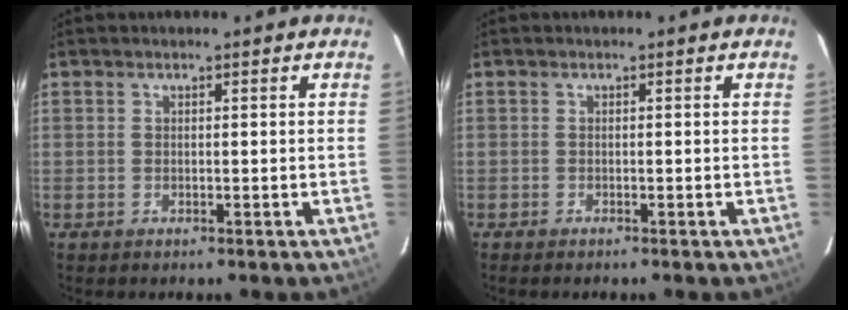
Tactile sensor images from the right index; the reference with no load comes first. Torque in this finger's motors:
{"motor_torque": [-0.01, 0.00, 0.08, 0.01]}